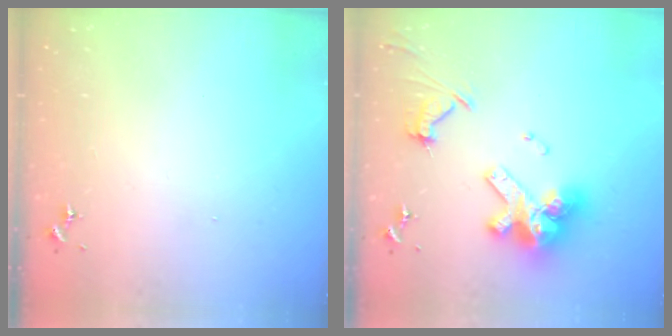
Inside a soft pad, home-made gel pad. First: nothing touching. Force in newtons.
{"total": 18.3, "press": 18.2, "slide": 2.1}